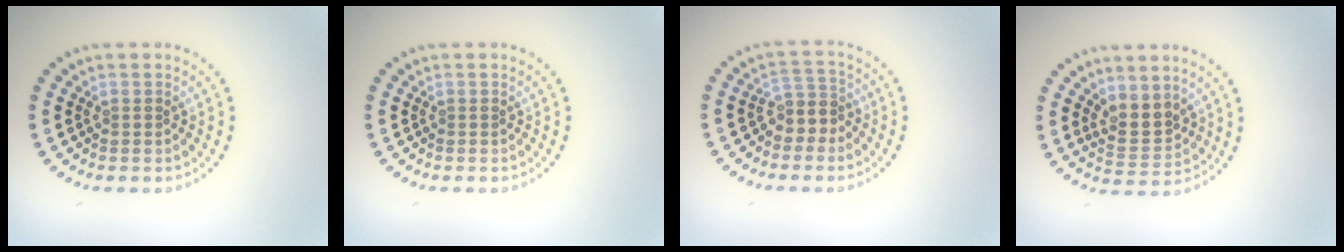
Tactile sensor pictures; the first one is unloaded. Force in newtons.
{"total": 0.0}
{"total": 2.3, "press": 1.8, "slide": 1.5}
{"total": 2.8, "press": 2.5, "slide": 1.3}